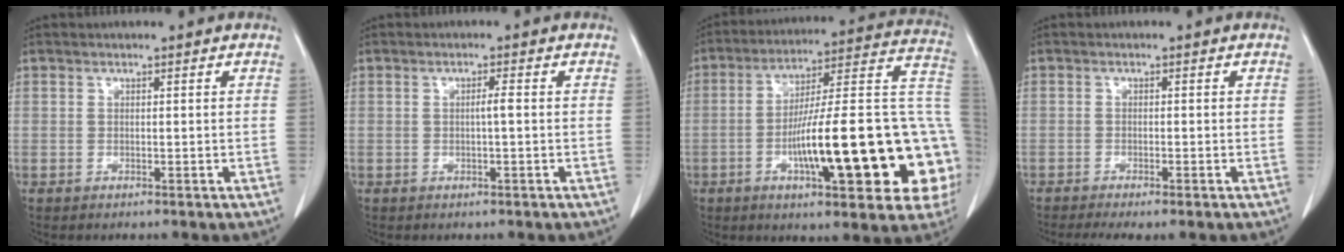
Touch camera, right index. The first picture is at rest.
{"total": 1.3, "force": [-0.1, -0.2, 1.3], "torque": [-0.023, 0.001, -0.002]}
{"total": 27.1, "force": [-6.4, 4.8, 25.9], "torque": [-0.274, 0.022, -0.087]}
{"total": 4.3, "force": [-3.2, 0.4, 2.8], "torque": [-0.045, -0.010, -0.051]}